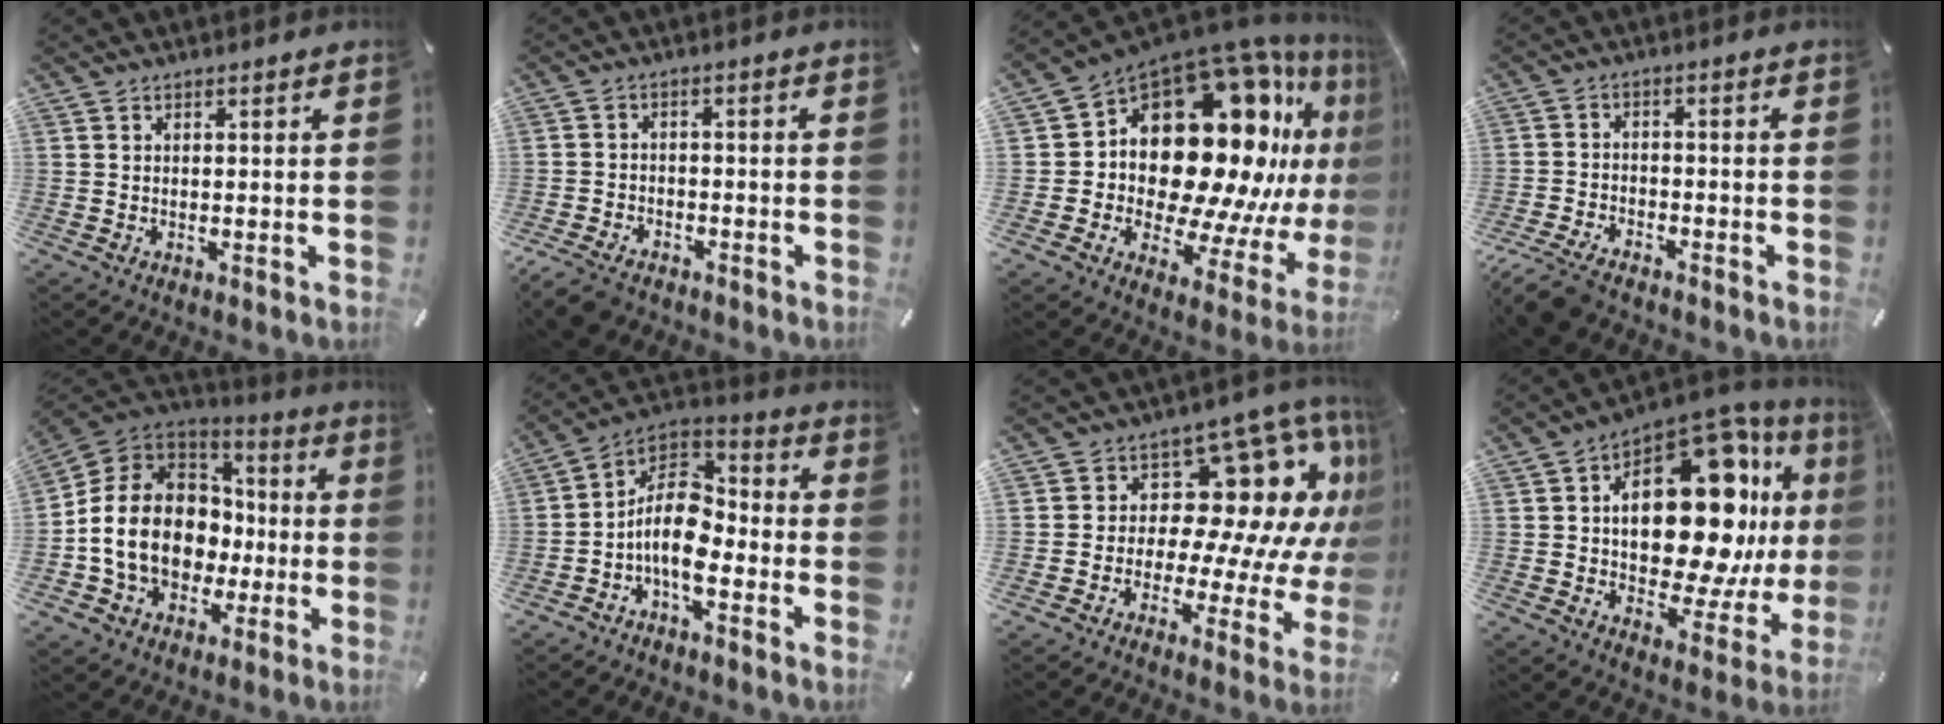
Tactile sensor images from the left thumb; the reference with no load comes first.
{"total": 5.5, "force": [-4.2, 2.8, 2.0], "torque": [-0.056, 0.012, -0.085]}
{"total": 23.2, "force": [8.0, 13.9, 16.7], "torque": [-0.236, -0.106, 0.163]}
{"total": 6.6, "force": [-5.5, 2.6, 2.7], "torque": [-0.061, 0.020, -0.106]}
{"total": 15.9, "force": [-2.8, 13.4, 8.1], "torque": [-0.183, 0.018, -0.043]}
{"total": 11.9, "force": [-4.4, 7.1, 8.4], "torque": [-0.179, 0.013, -0.083]}
{"total": 18.6, "force": [6.1, 11.6, 13.2], "torque": [-0.174, -0.057, 0.102]}
{"total": 26.0, "force": [5.5, 13.9, 21.2], "torque": [-0.344, -0.045, 0.090]}